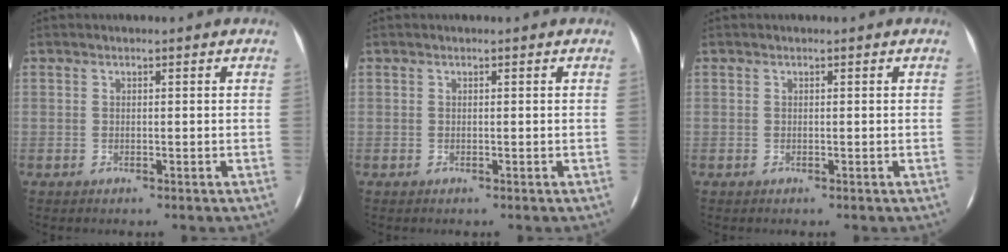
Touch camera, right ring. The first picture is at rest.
{"total": 0.0}
{"total": 0.0}